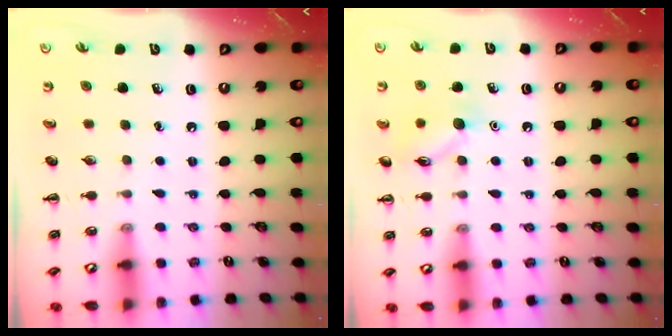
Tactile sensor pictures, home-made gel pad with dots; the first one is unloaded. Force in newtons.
{"total": 8.9, "press": 8.9, "slide": 0.5}